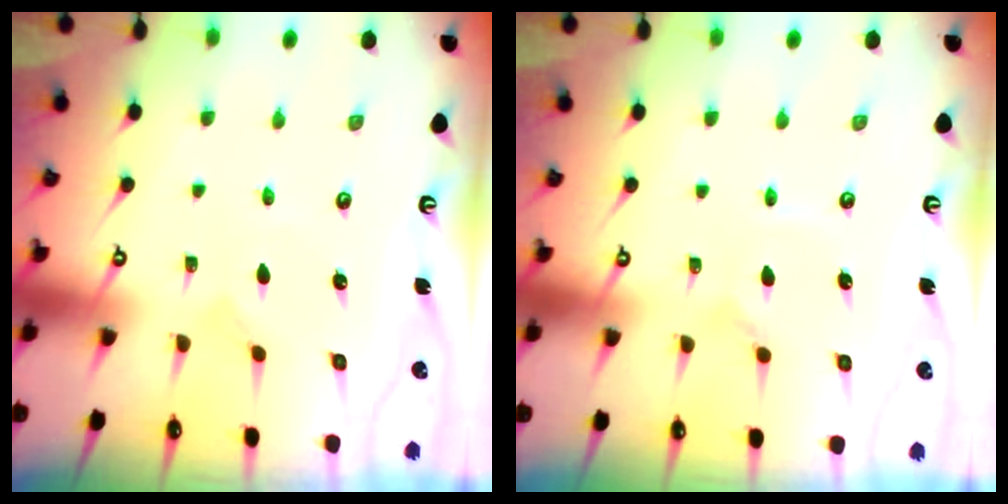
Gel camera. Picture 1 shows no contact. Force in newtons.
{"total": 2.5, "press": 2.5, "slide": 0.2}